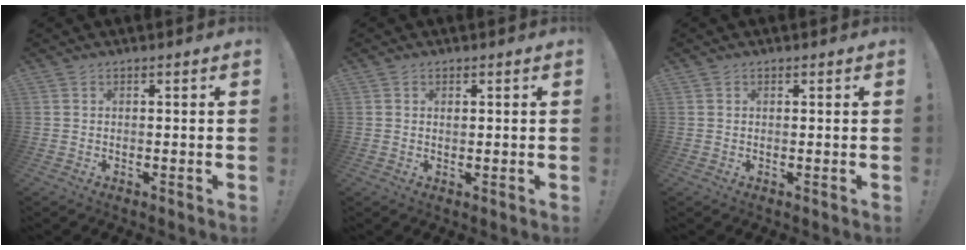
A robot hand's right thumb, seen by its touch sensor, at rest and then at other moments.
{"total": 0.8, "force": [0.4, 0.7, 0.2], "torque": [0.003, -0.002, 0.005]}
{"total": 0.0}